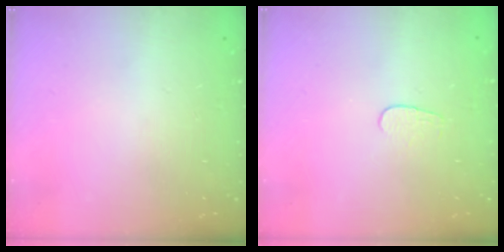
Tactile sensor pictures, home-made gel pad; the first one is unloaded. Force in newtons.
{"total": 4.0, "press": 4.0, "slide": 0.3}